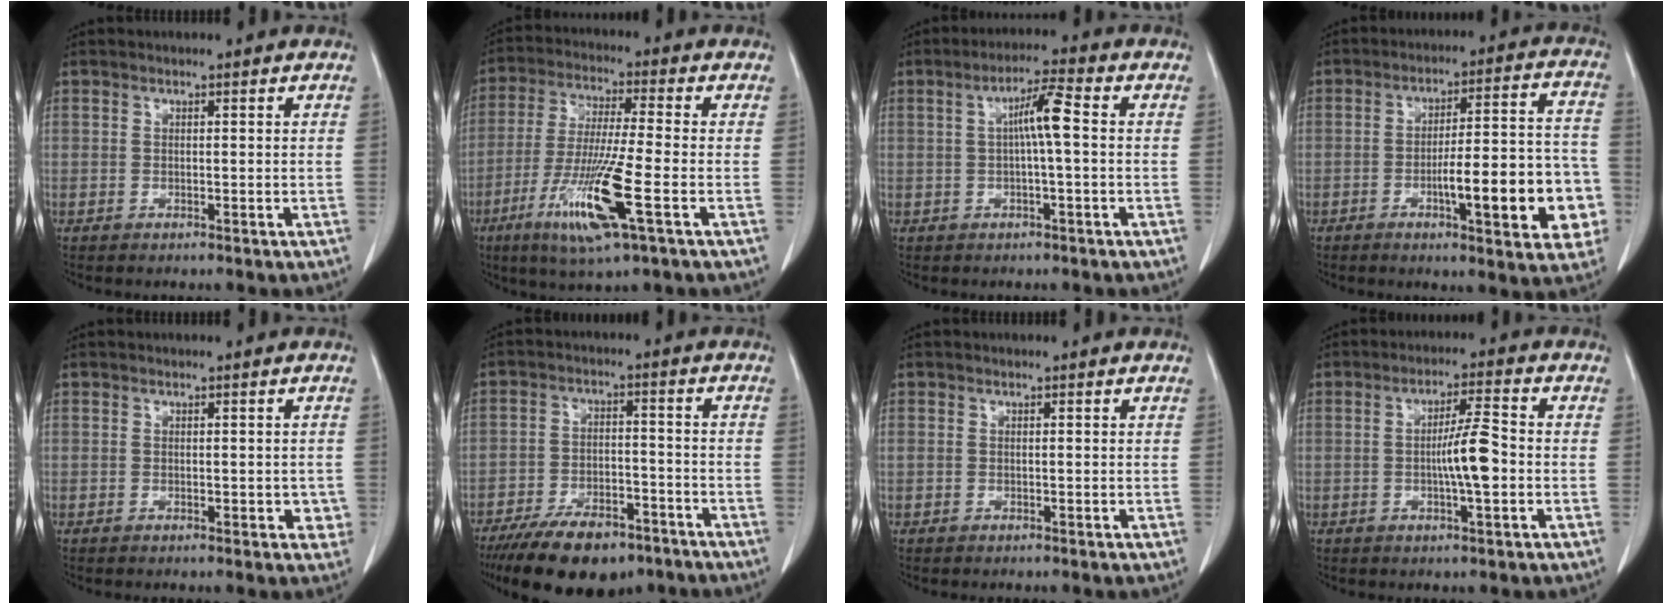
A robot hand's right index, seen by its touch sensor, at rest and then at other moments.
{"total": 13.4, "force": [-5.1, 0.2, 12.3], "torque": [-0.251, -0.027, -0.095]}
{"total": 5.3, "force": [0.4, 0.2, 5.2], "torque": [-0.094, 0.012, 0.006]}
{"total": 16.0, "force": [-4.8, 3.3, 14.9], "torque": [-0.177, 0.025, -0.059]}
{"total": 2.6, "force": [-0.5, 1.5, 2.0], "torque": [-0.010, 0.005, -0.003]}
{"total": 14.0, "force": [-10.3, 5.5, 7.6], "torque": [-0.124, -0.007, -0.166]}
{"total": 0.0}
{"total": 6.5, "force": [-0.9, 0.4, 6.4], "torque": [-0.115, 0.003, -0.017]}